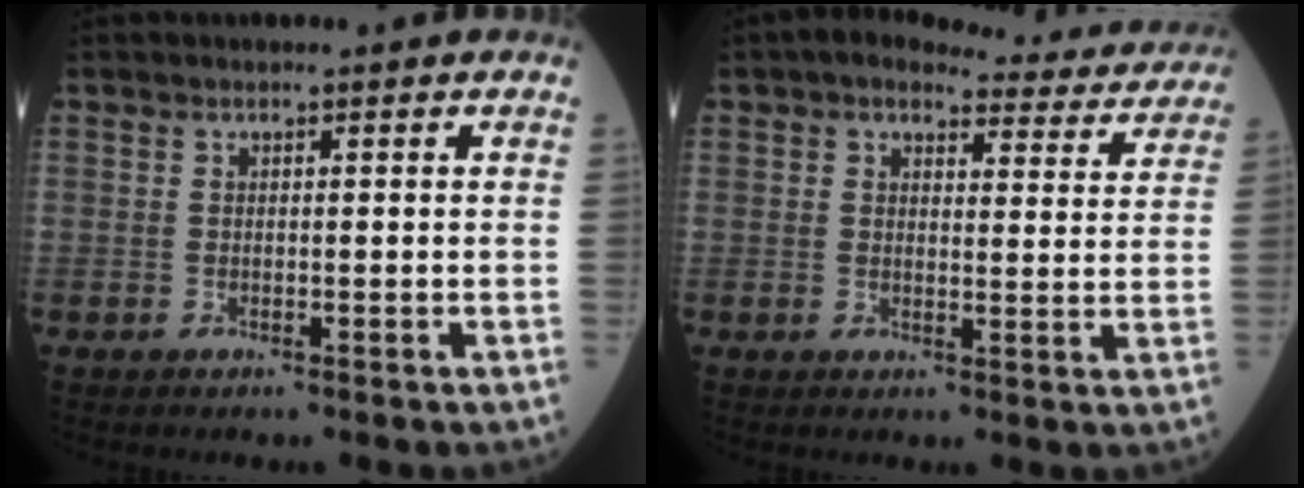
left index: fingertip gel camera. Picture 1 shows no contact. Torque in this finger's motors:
{"motor_torque": [1.02, -1.10, 0.14, 0.02]}